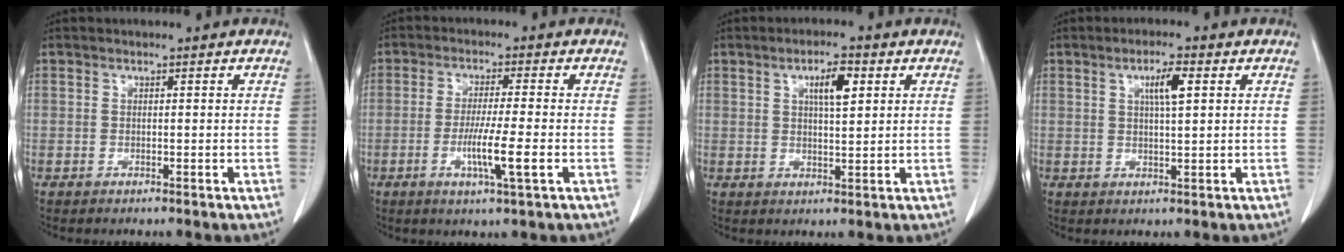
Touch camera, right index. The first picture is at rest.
{"total": 6.9, "force": [-2.0, -0.4, 6.5], "torque": [-0.118, -0.014, -0.038]}
{"total": 5.0, "force": [2.0, 1.1, 4.4], "torque": [-0.077, 0.003, 0.034]}
{"total": 4.2, "force": [1.5, 0.5, 3.9], "torque": [-0.069, 0.001, 0.026]}